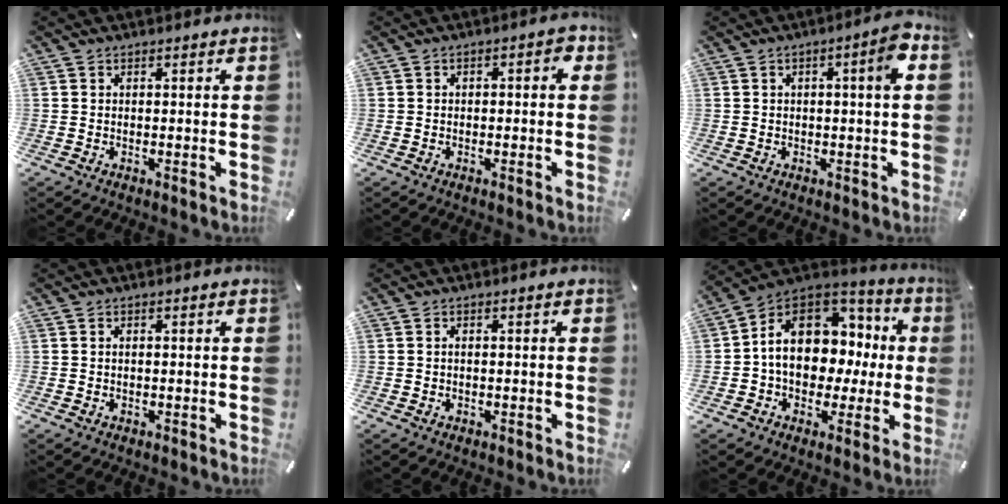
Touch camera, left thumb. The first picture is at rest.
{"total": 2.0, "force": [-0.6, 1.1, 1.6], "torque": [-0.029, 0.010, -0.014]}
{"total": 4.6, "force": [0.9, 0.7, 4.5], "torque": [-0.069, -0.003, 0.008]}
{"total": 0.9, "force": [0.0, 0.6, 0.8], "torque": [-0.016, 0.002, -0.002]}
{"total": 1.2, "force": [-0.1, 0.7, 1.0], "torque": [-0.019, 0.003, -0.004]}
{"total": 14.8, "force": [1.0, 11.7, 8.9], "torque": [-0.143, -0.013, 0.021]}